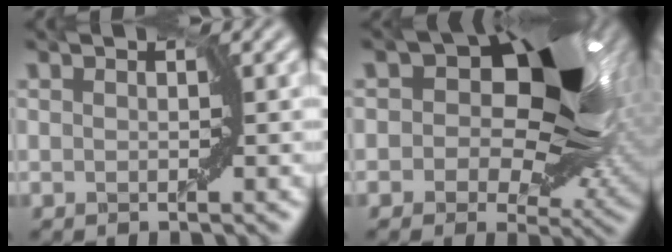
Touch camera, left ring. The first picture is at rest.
{"total": 16.1, "force": [4.9, 9.7, 11.9], "torque": [-0.141, 0.043, 0.060]}